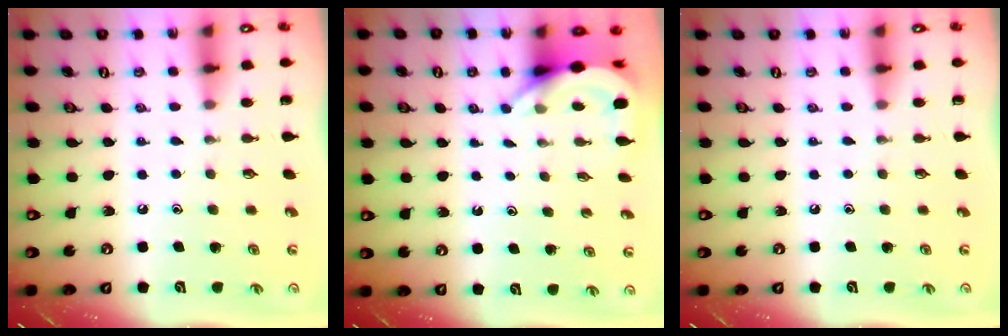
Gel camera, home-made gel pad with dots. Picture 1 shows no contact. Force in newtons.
{"total": 5.5, "press": 5.5, "slide": 0.3}
{"total": 0.0}